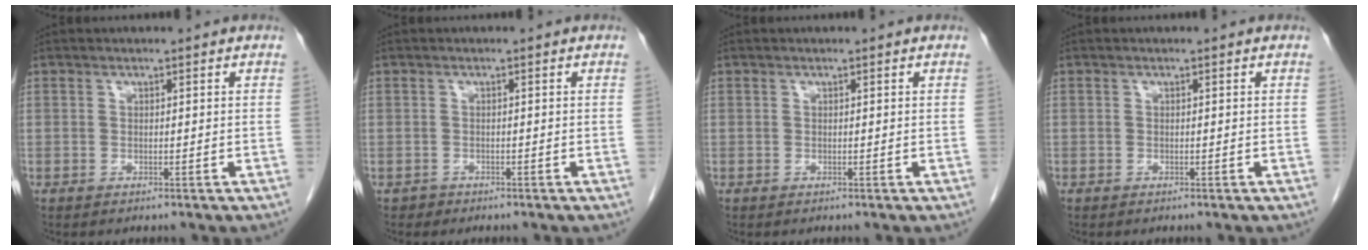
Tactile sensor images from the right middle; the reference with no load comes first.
{"total": 0.7, "force": [-0.5, 0.5, -0.2], "torque": [-0.002, 0.002, -0.011]}
{"total": 0.0}
{"total": 0.0}